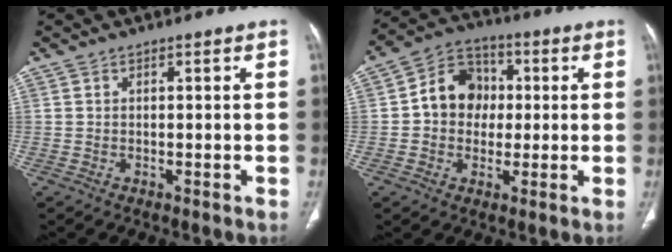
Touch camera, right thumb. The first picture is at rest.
{"total": 10.4, "force": [0.5, 8.8, 5.5], "torque": [-0.056, 0.022, -0.003]}